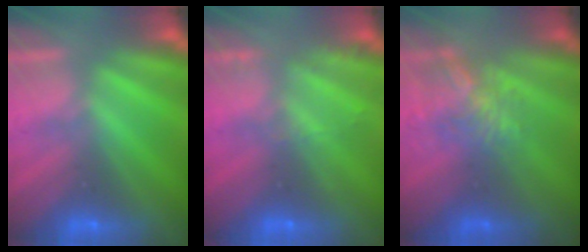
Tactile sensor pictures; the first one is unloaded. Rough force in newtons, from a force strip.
{"total": 2.0}
{"total": 4.5}